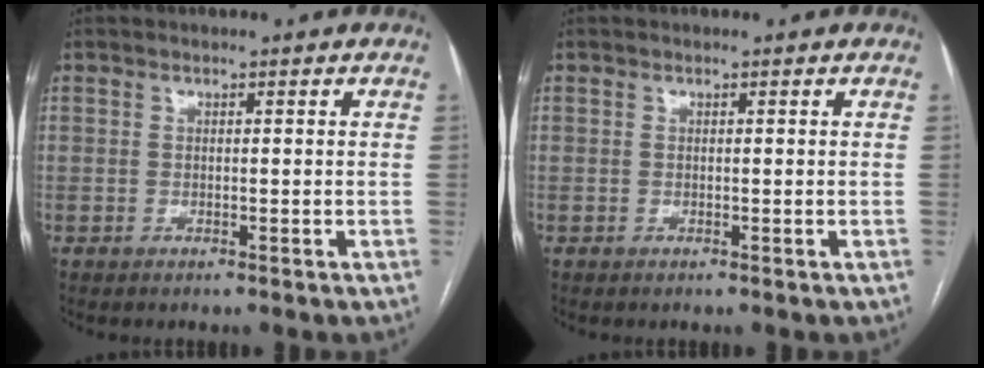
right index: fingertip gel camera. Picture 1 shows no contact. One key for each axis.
{"total": 0.0}